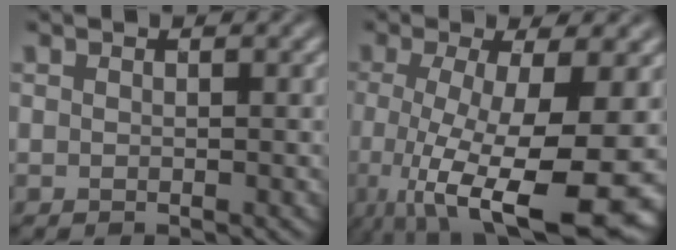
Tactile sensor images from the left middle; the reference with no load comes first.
{"total": 13.4, "force": [-4.0, 3.9, 12.2], "torque": [-0.206, -0.034, -0.044]}